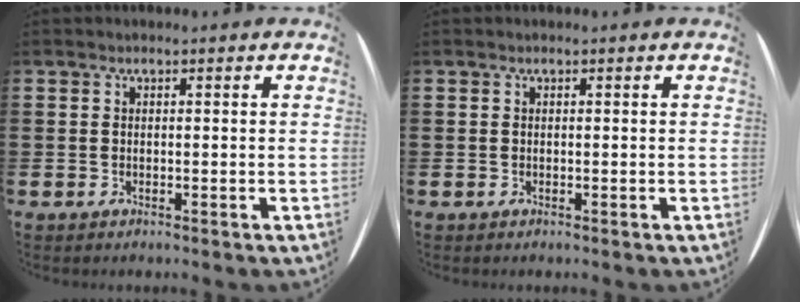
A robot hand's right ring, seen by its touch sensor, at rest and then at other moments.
{"total": 0.0}